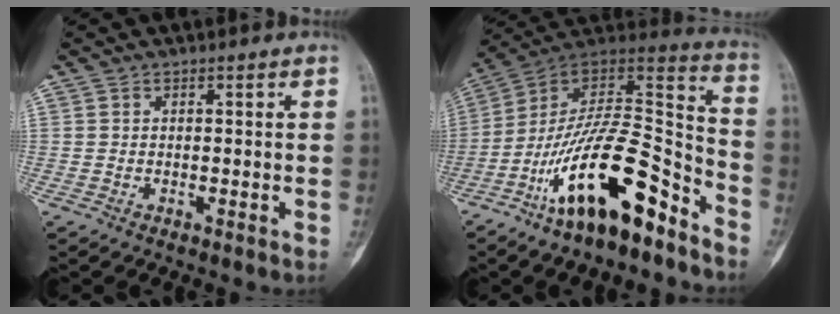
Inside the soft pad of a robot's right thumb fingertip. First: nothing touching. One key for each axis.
{"total": 22.4, "fx": -13.2, "fy": 7.5, "fz": 16.5, "tx": -0.287, "ty": 0.098, "tz": -0.225}